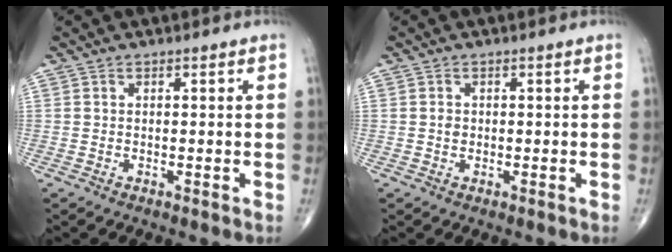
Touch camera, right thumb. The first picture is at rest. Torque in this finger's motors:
{"motor_torque": [0.38, 0.33, 0.33, 0.14, -0.01]}